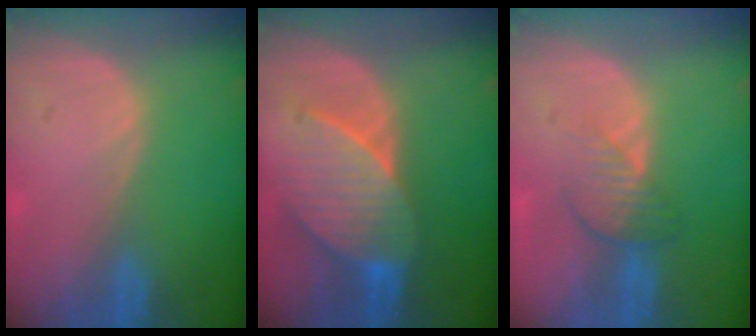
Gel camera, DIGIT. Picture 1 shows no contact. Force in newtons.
{"total": 7.7, "press": 7.7, "slide": 0.4}
{"total": 4.0, "press": 3.5, "slide": 2.1}